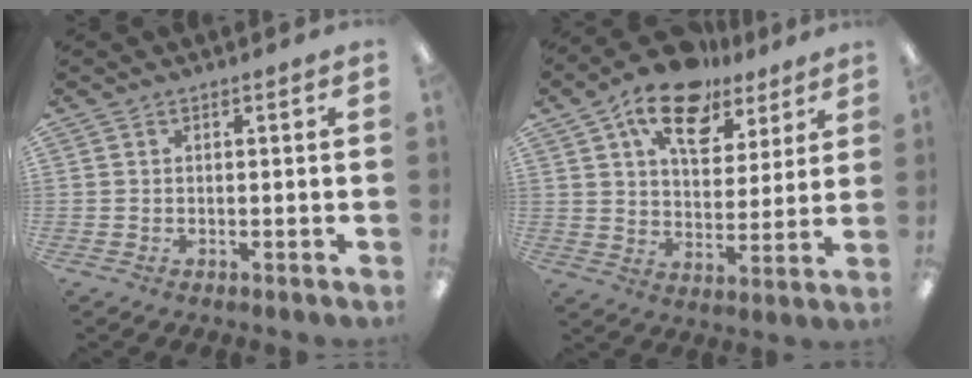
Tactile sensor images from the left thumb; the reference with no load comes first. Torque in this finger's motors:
{"motor_torque": [0.29, 0.41, 1.73, -1.04, 0.29]}